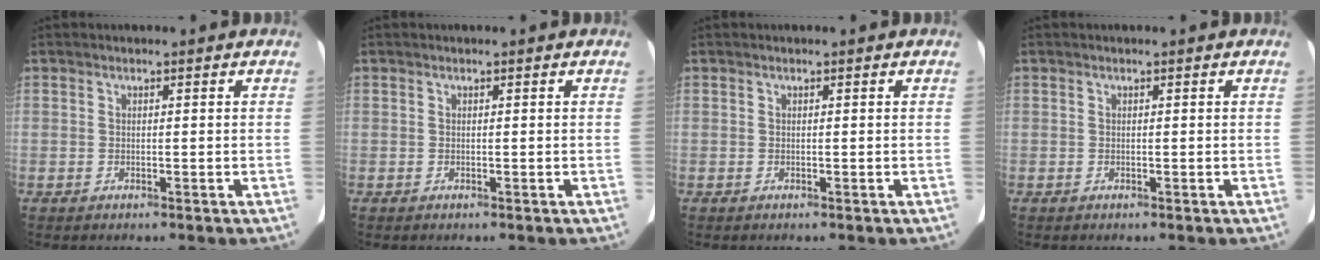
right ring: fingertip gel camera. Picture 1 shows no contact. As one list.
[{"total": 0.0}, {"total": 0.0}, {"total": 0.0}]